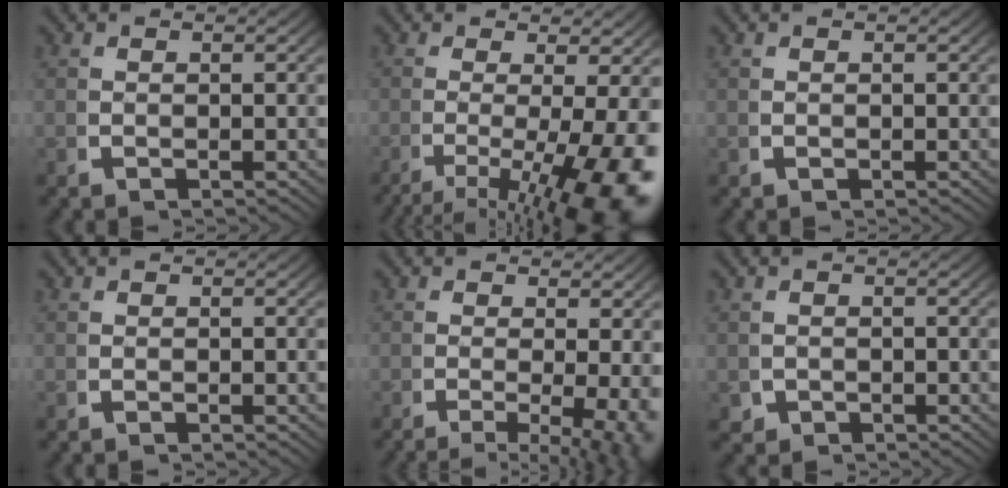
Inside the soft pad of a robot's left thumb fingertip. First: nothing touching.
{"total": 10.7, "force": [-3.1, 4.8, 9.0], "torque": [-0.143, -0.043, -0.026]}
{"total": 0.0}
{"total": 0.0}
{"total": 7.6, "force": [-3.9, 3.2, 5.6], "torque": [-0.081, -0.038, -0.048]}
{"total": 1.6, "force": [-0.7, 1.4, 0.3], "torque": [-0.013, -0.017, -0.004]}